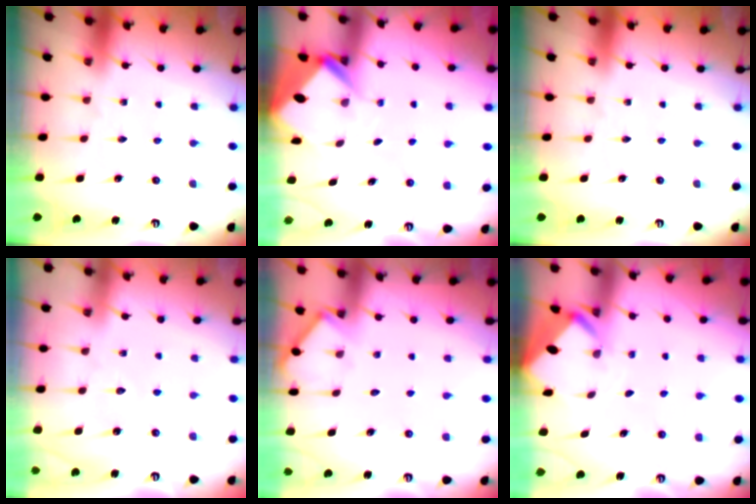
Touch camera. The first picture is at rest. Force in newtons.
{"total": 2.6, "press": 2.6, "slide": 0.1}
{"total": 0.0}
{"total": 5.5, "press": 5.5, "slide": 0.4}
{"total": 4.3, "press": 4.3, "slide": 0.4}
{"total": 2.2, "press": 2.2, "slide": 0.2}